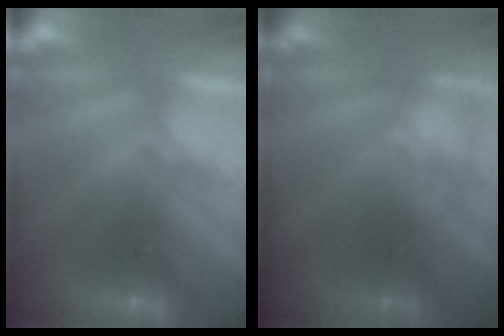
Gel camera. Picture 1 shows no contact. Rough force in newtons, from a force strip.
{"total": 2.3}